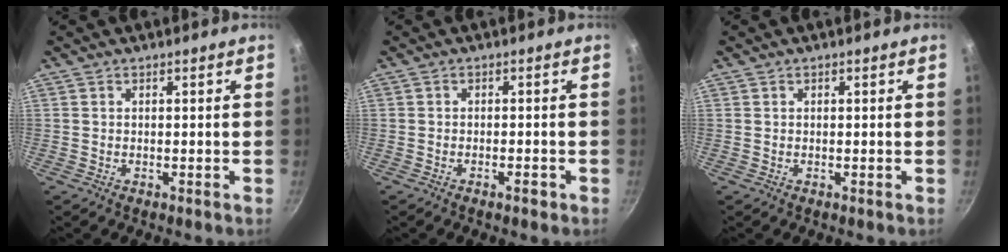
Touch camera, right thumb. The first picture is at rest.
{"total": 1.8, "force": [-1.2, 0.5, 1.3], "torque": [-0.021, 0.008, -0.020]}
{"total": 0.0}